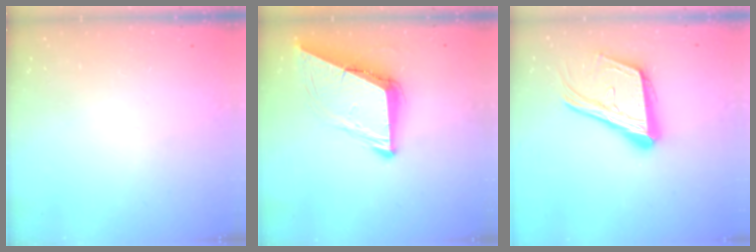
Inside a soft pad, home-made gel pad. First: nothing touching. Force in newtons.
{"total": 9.5, "press": 9.4, "slide": 1.6}
{"total": 19.3, "press": 18.8, "slide": 4.6}